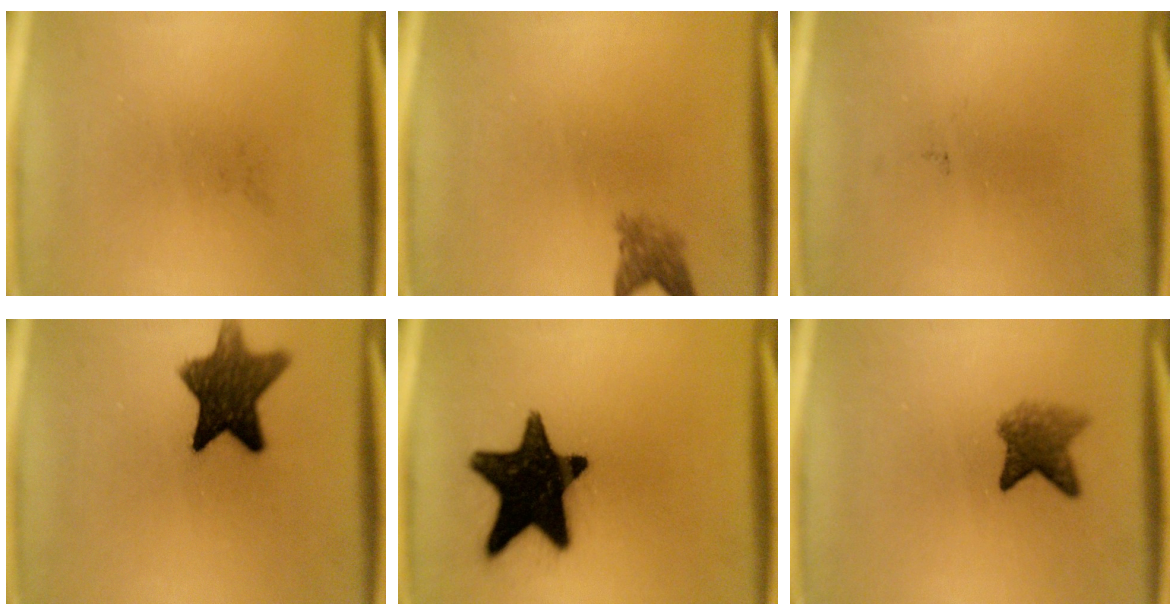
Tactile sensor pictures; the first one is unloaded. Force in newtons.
{"total": 2.4}
{"total": 0.0}
{"total": 11.3}
{"total": 18.6}
{"total": 4.4}